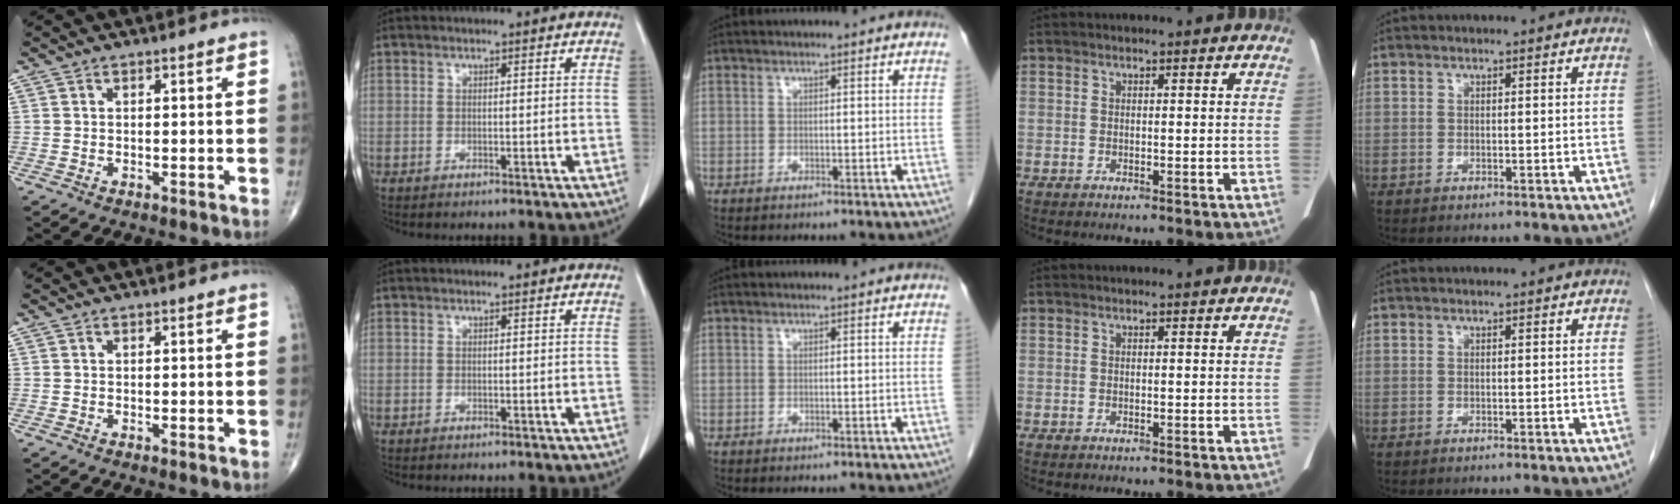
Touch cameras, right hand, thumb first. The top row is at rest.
{}